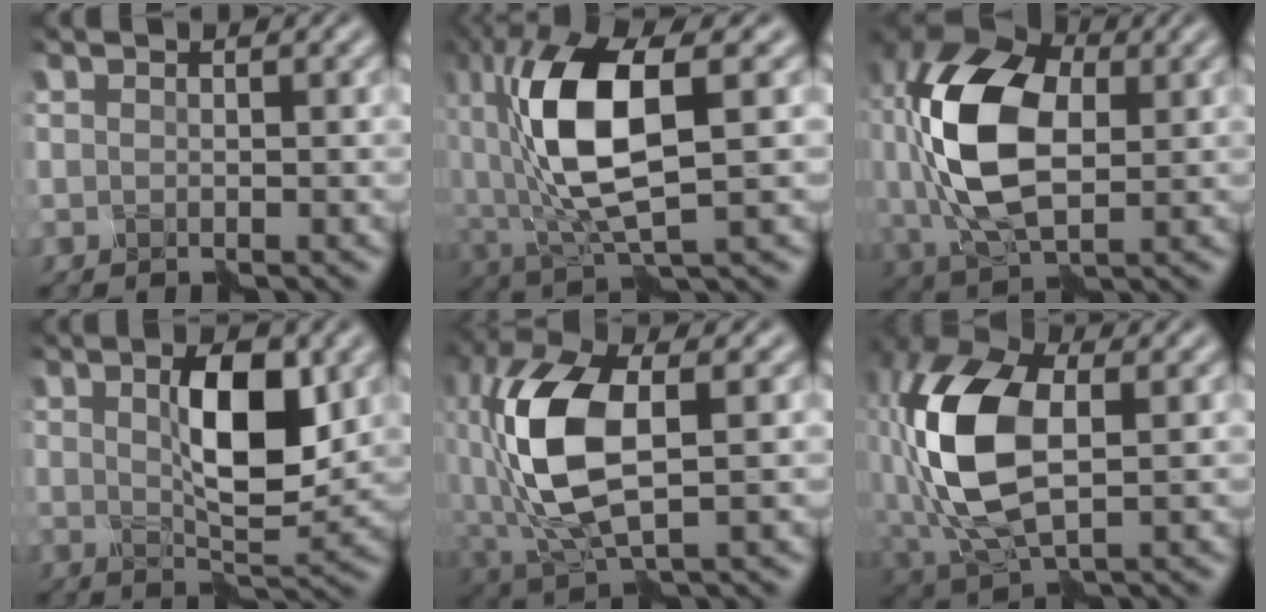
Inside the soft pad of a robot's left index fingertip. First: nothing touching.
{"total": 10.3, "force": [0.6, 4.1, 9.5], "torque": [-0.201, 0.004, 0.018]}
{"total": 12.2, "force": [1.0, 7.3, 9.8], "torque": [-0.221, 0.014, 0.019]}
{"total": 6.4, "force": [1.3, 2.2, 5.9], "torque": [-0.097, 0.002, 0.026]}
{"total": 10.3, "force": [-0.4, 5.1, 9.0], "torque": [-0.213, 0.006, -0.004]}
{"total": 12.0, "force": [-0.1, 6.8, 9.8], "torque": [-0.236, 0.013, -0.005]}